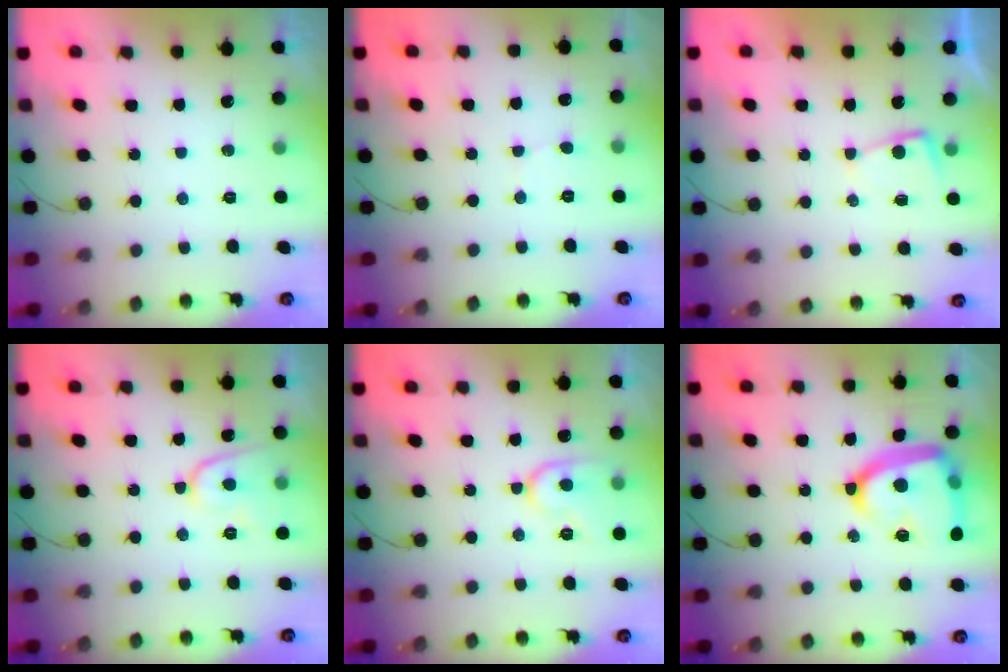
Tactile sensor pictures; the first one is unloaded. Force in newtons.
{"total": 2.1, "press": 2.1, "slide": 0.2}
{"total": 2.0, "press": 2.0, "slide": 0.4}
{"total": 9.5, "press": 9.4, "slide": 1.0}
{"total": 11.7, "press": 11.7, "slide": 1.0}
{"total": 18.8, "press": 18.8, "slide": 1.1}